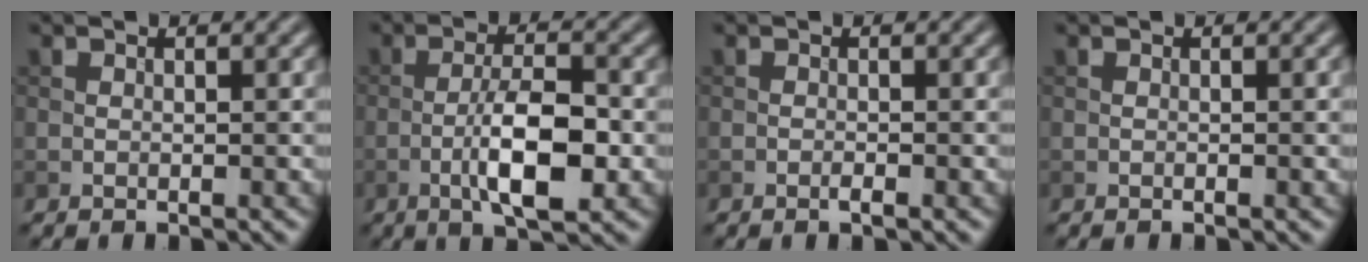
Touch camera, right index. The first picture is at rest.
{"total": 6.4, "force": [-2.0, 1.8, 5.8], "torque": [-0.103, 0.005, -0.037]}
{"total": 0.7, "force": [-0.4, 0.1, 0.5], "torque": [-0.009, 0.000, -0.007]}
{"total": 0.6, "force": [-0.1, 0.1, 0.6], "torque": [-0.007, -0.001, -0.001]}